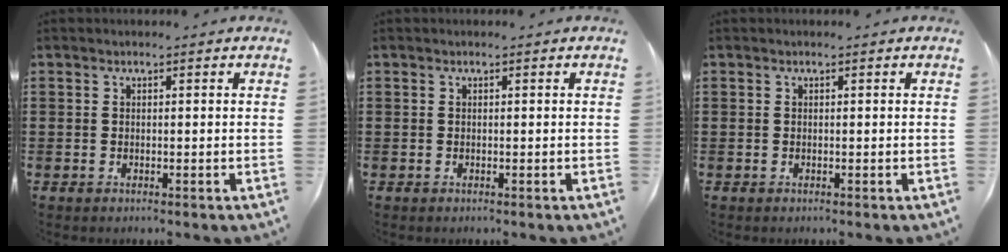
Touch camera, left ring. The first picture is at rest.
{"total": 0.0}
{"total": 0.0}